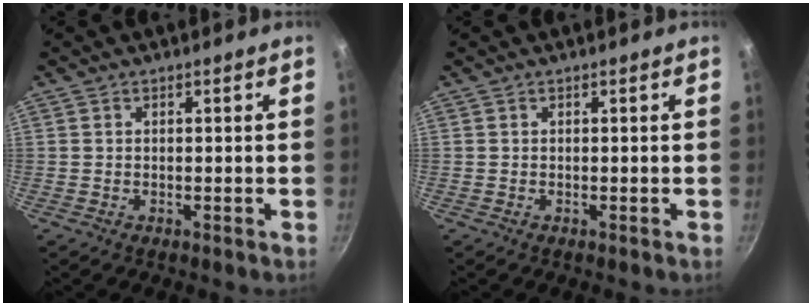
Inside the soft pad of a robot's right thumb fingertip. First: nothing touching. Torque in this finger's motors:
{"motor_torque": [0.00, 0.00, 0.00, 0.00, 0.00]}